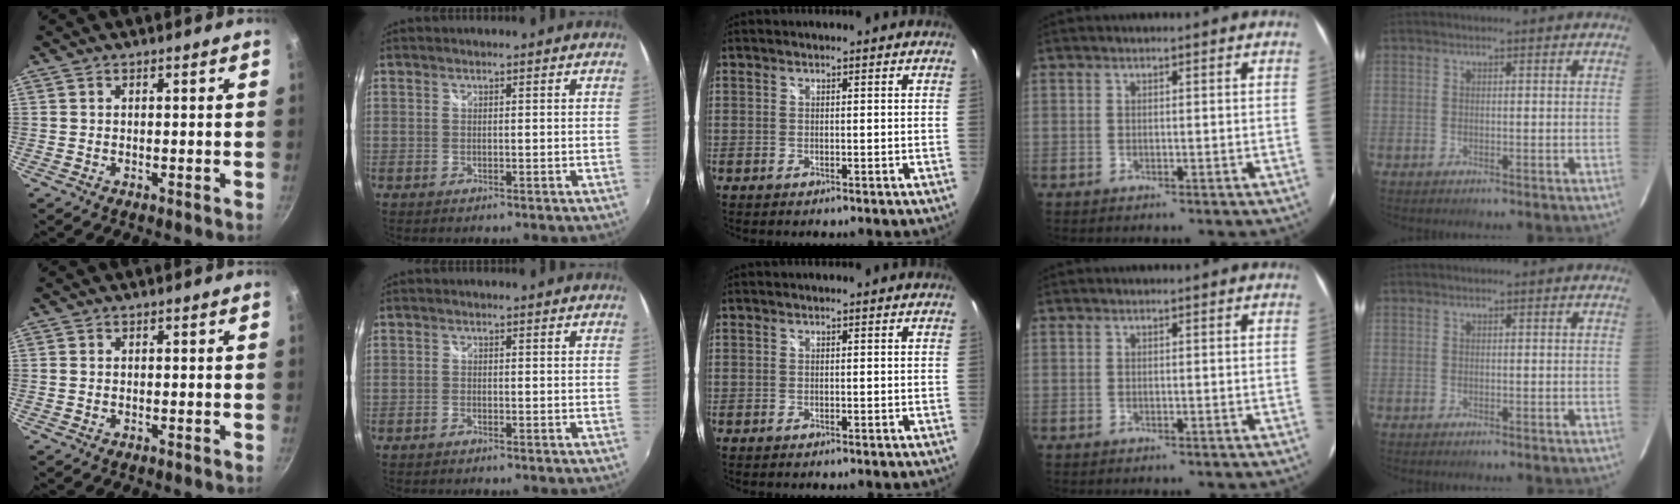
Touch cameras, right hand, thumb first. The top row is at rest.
{"thumb": {"total": 0.7, "force": [-0.2, 0.6, 0.4], "torque": [-0.008, 0.002, -0.004]}, "index": {"total": 1.0, "force": [-0.8, 0.5, 0.0], "torque": [-0.005, -0.003, -0.018]}}